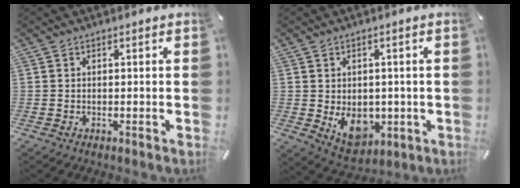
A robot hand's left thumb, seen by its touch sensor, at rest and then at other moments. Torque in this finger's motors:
{"motor_torque": [0.85, 0.95, 0.11, 0.09, 0.07]}